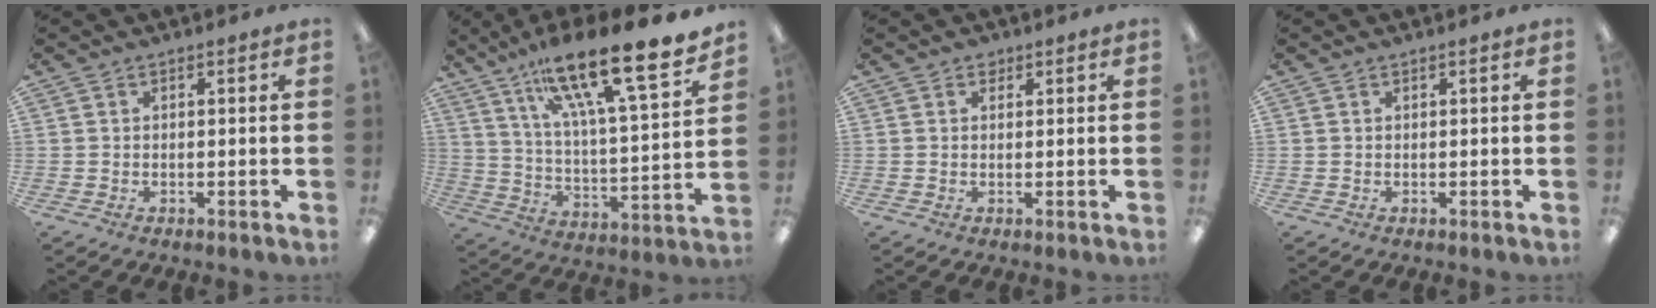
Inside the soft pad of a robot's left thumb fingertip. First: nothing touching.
{"total": 22.0, "force": [15.6, 4.7, 14.8], "torque": [-0.239, -0.101, 0.252]}
{"total": 1.3, "force": [0.9, 0.8, 0.4], "torque": [0.000, -0.002, 0.015]}
{"total": 0.0}